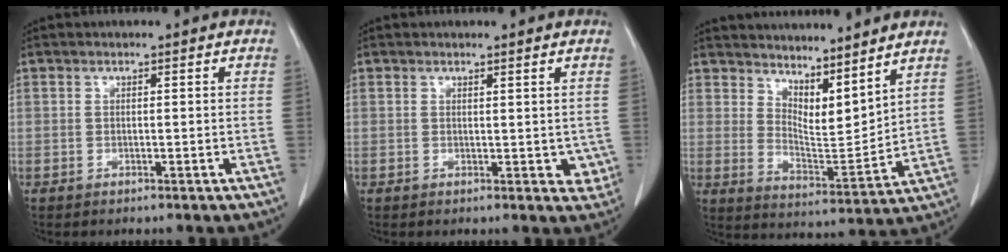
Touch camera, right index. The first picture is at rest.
{"total": 2.6, "force": [0.8, 1.3, 2.1], "torque": [-0.019, -0.005, 0.012]}
{"total": 11.1, "force": [9.4, 2.4, 5.6], "torque": [-0.089, -0.010, 0.162]}